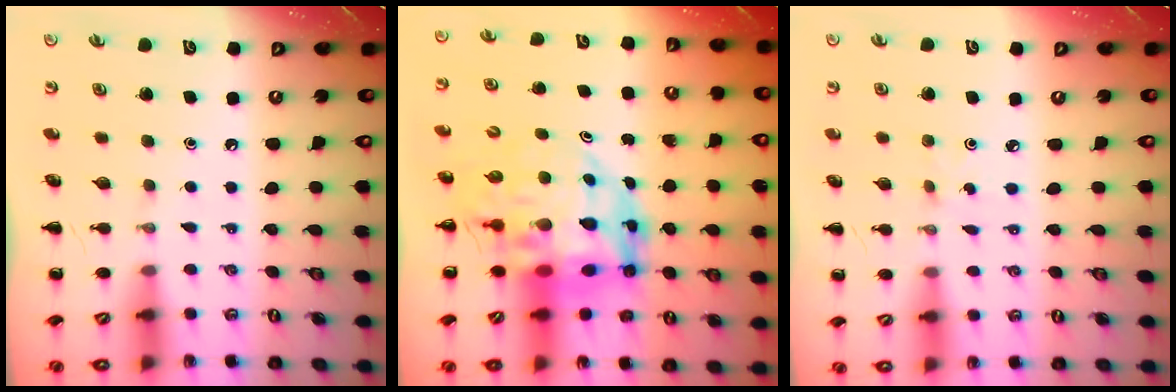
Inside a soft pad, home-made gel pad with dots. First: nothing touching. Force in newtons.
{"total": 16.6, "press": 15.8, "slide": 5.1}
{"total": 0.6, "press": 0.6, "slide": 0.2}